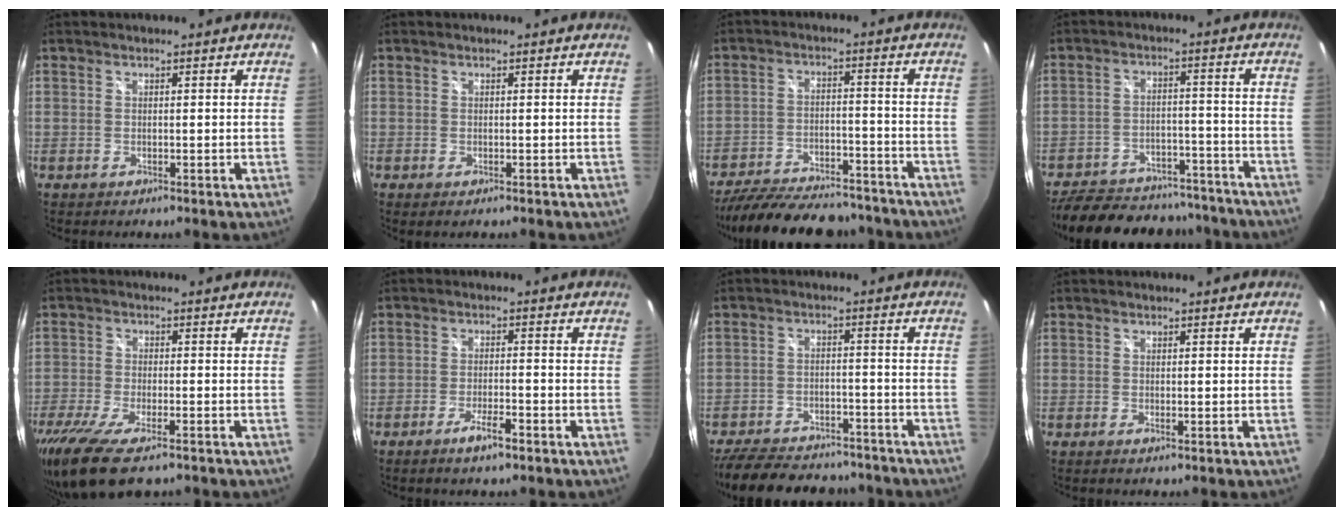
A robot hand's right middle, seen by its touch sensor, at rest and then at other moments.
{"total": 1.0, "force": [-0.4, 0.2, 0.8], "torque": [-0.014, -0.003, -0.003]}
{"total": 23.0, "force": [-19.6, 7.3, 9.7], "torque": [-0.195, -0.006, -0.268]}
{"total": 25.0, "force": [-21.2, 9.4, 9.5], "torque": [-0.200, 0.022, -0.273]}
{"total": 12.8, "force": [-8.9, 3.8, 8.4], "torque": [-0.194, -0.051, -0.160]}
{"total": 4.4, "force": [-3.0, 0.6, 3.2], "torque": [-0.072, -0.004, -0.051]}
{"total": 21.3, "force": [-17.5, 8.3, 9.0], "torque": [-0.198, 0.005, -0.241]}
{"total": 0.7, "force": [-0.1, -0.1, 0.6], "torque": [-0.009, 0.001, -0.001]}